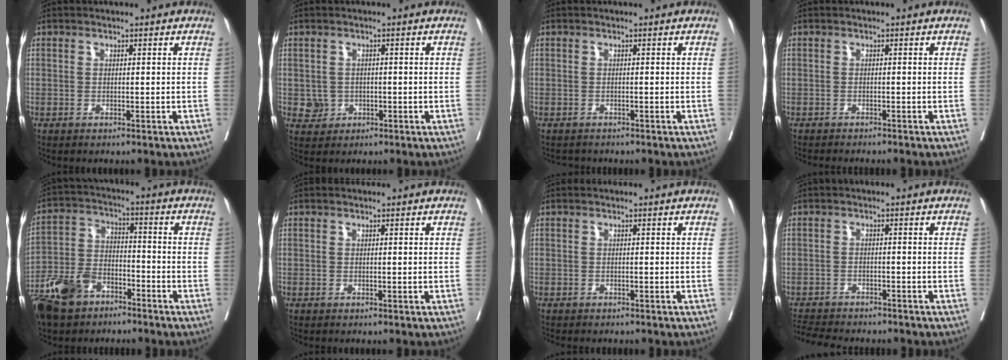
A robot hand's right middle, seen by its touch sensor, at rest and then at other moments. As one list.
[{"total": 2.5, "force": [-0.5, 2.3, 0.5], "torque": [-0.002, 0.005, -0.002]}, {"total": 1.4, "force": [-1.4, 0.5, -0.1], "torque": [-0.006, -0.006, -0.023]}, {"total": 4.9, "force": [-4.5, 0.5, 1.8], "torque": [-0.019, -0.008, -0.063]}, {"total": 11.1, "force": [-7.5, 5.9, 5.6], "torque": [-0.129, -0.009, -0.143]}, {"total": 0.0}, {"total": 2.9, "force": [-2.6, 0.8, 1.1], "torque": [-0.019, -0.007, -0.031]}, {"total": 9.3, "force": [-8.5, 2.0, 3.2], "torque": [-0.060, -0.009, -0.124]}]